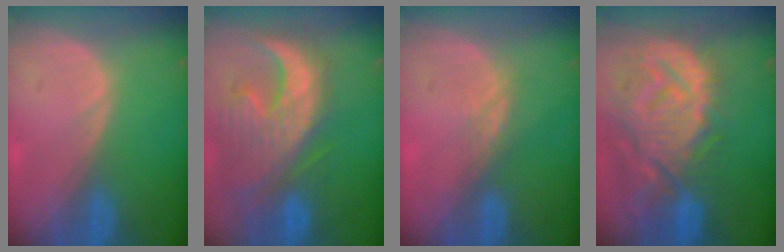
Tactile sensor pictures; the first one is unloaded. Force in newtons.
{"total": 13.2, "press": 11.3, "slide": 6.8}
{"total": 2.4, "press": 1.9, "slide": 1.4}
{"total": 14.1, "press": 12.2, "slide": 7.1}